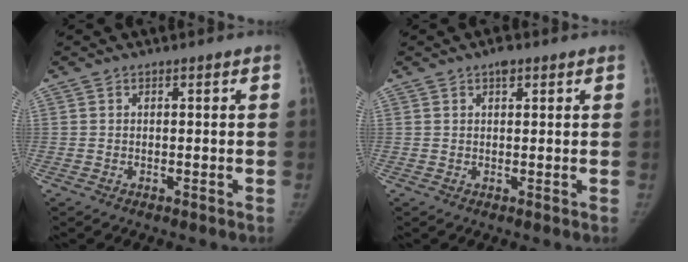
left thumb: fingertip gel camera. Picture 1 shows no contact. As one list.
[{"total": 2.0, "force": [1.2, 0.9, 1.2], "torque": [-0.013, -0.002, 0.015]}]